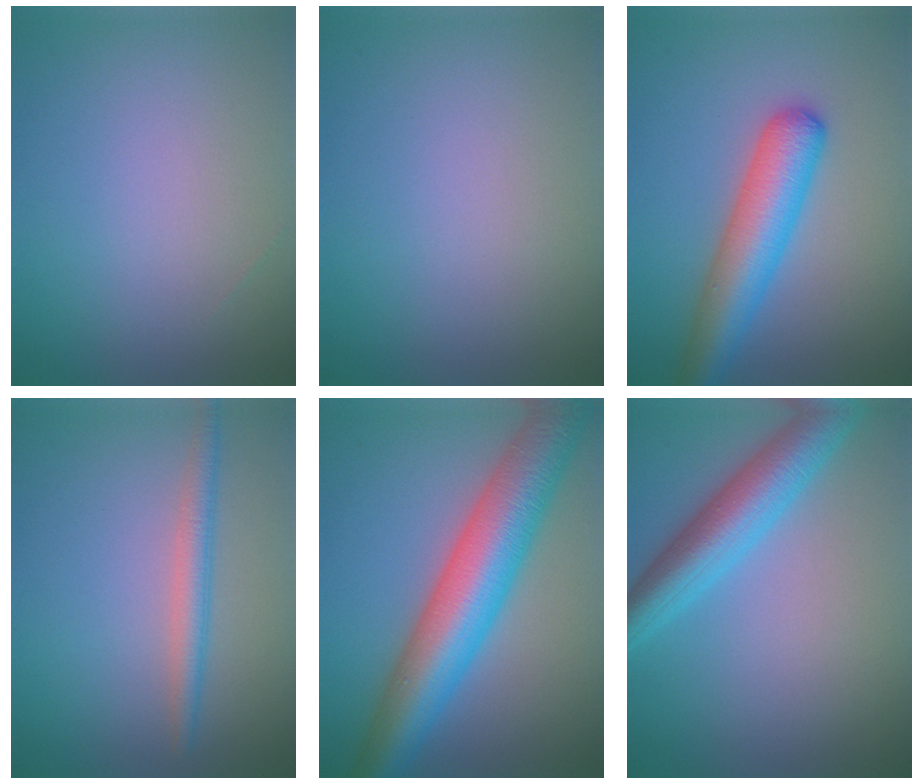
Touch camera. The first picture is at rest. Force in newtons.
{"total": 0.0}
{"total": 6.2, "press": 6.2, "slide": 0.2}
{"total": 2.4, "press": 2.4, "slide": 0.1}
{"total": 10.8, "press": 10.8, "slide": 0.3}
{"total": 6.1, "press": 6.1, "slide": 0.2}